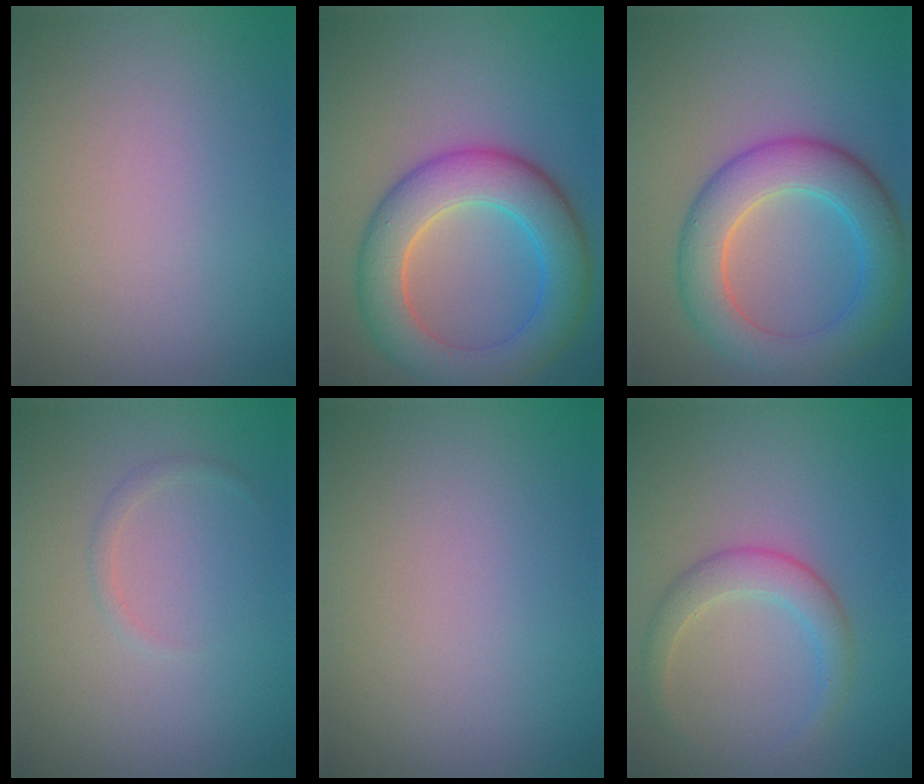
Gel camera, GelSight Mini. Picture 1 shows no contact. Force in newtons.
{"total": 7.7, "press": 7.7, "slide": 0.3}
{"total": 6.7, "press": 6.7, "slide": 0.1}
{"total": 0.7, "press": 0.7, "slide": 0.0}
{"total": 0.0}
{"total": 2.7, "press": 2.7, "slide": 0.2}